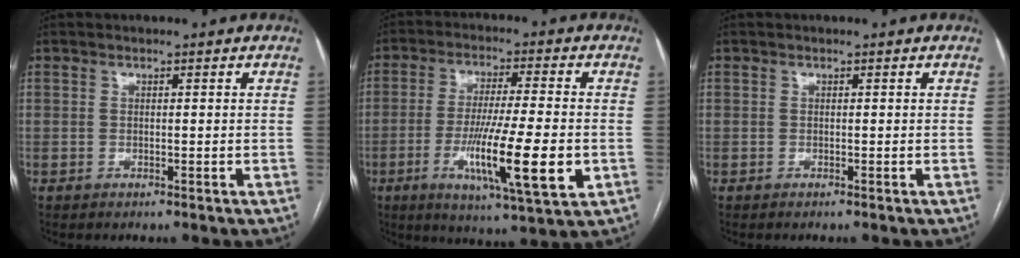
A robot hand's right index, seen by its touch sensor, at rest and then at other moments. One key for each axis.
{"total": 15.0, "fx": -4.0, "fy": 0.9, "fz": 14.5, "tx": -0.255, "ty": -0.027, "tz": -0.066}
{"total": 0.0}